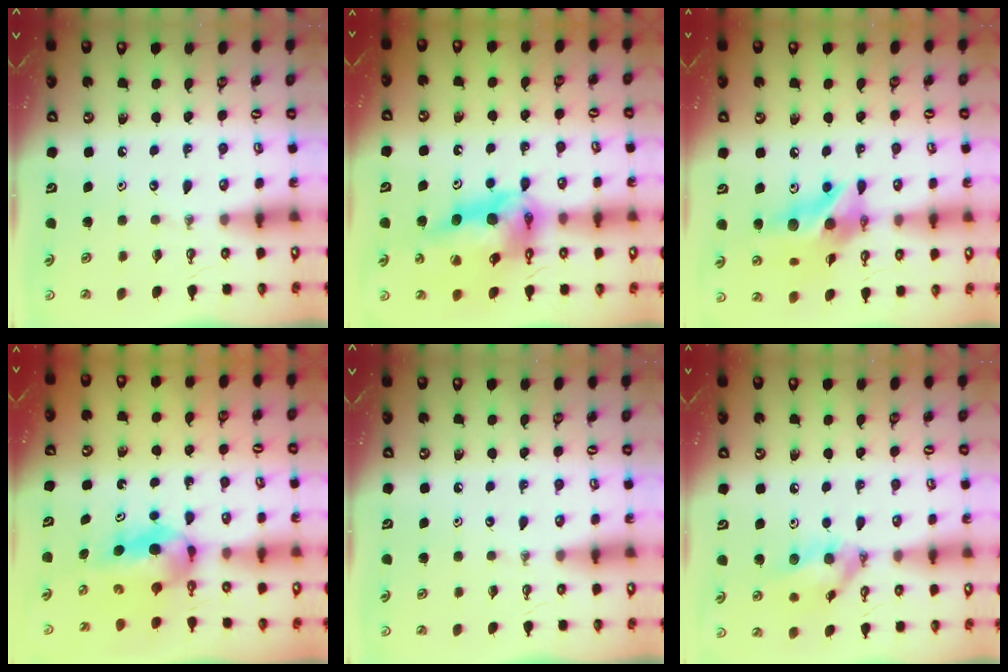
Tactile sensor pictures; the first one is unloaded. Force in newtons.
{"total": 19.4, "press": 19.3, "slide": 1.8}
{"total": 14.1, "press": 14.0, "slide": 1.2}
{"total": 7.1, "press": 5.4, "slide": 4.6}
{"total": 0.0}
{"total": 13.1, "press": 13.0, "slide": 1.7}